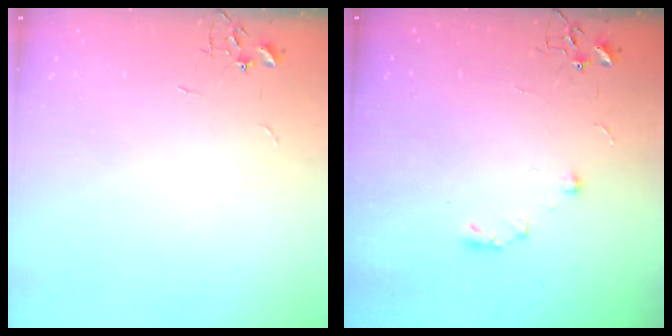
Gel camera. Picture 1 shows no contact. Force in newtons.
{"total": 5.8, "press": 5.8, "slide": 0.5}